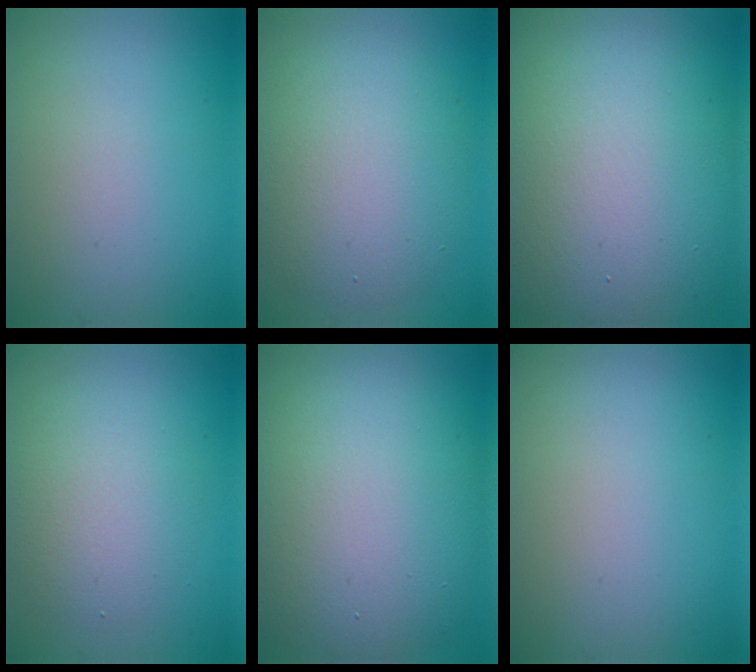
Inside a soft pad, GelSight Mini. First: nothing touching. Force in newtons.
{"total": 7.1, "press": 7.1, "slide": 0.6}
{"total": 17.2, "press": 17.2, "slide": 1.2}
{"total": 4.2, "press": 4.2, "slide": 0.1}
{"total": 12.6, "press": 12.6, "slide": 1.5}
{"total": 0.0}